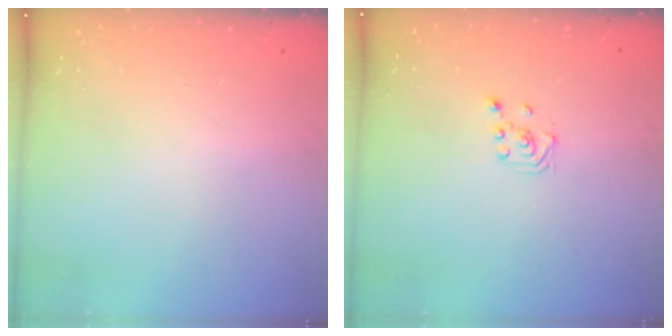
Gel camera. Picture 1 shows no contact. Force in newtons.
{"total": 1.9, "press": 1.7, "slide": 0.8}